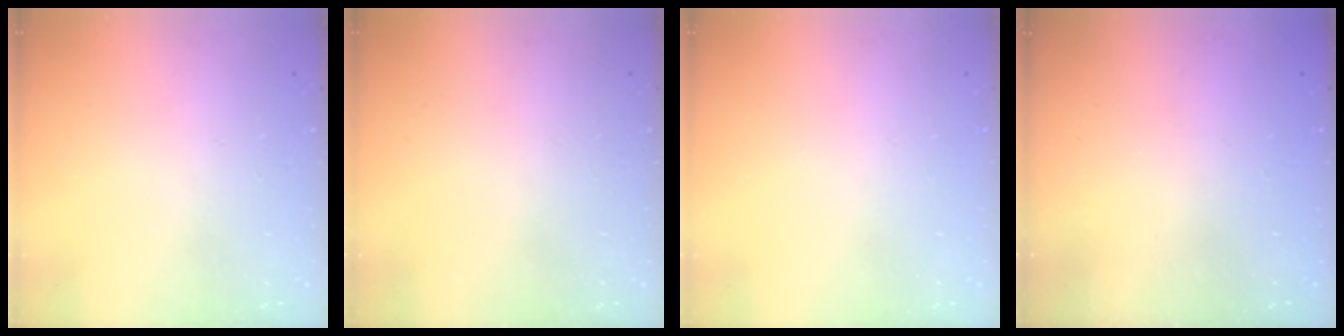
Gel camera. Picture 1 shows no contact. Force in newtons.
{"total": 0.0}
{"total": 0.0}
{"total": 2.3, "press": 2.2, "slide": 0.8}